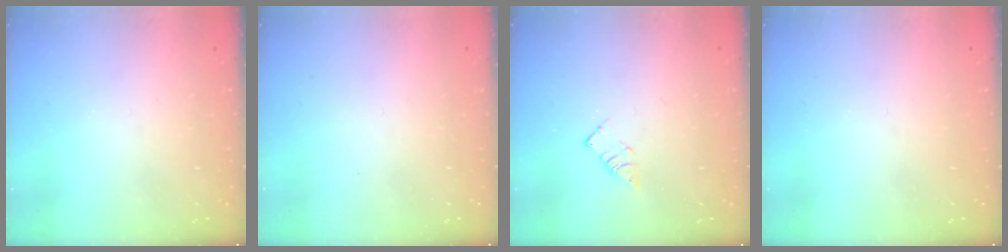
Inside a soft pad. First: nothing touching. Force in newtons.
{"total": 1.7, "press": 1.7, "slide": 0.1}
{"total": 3.3, "press": 3.3, "slide": 0.2}
{"total": 0.0}